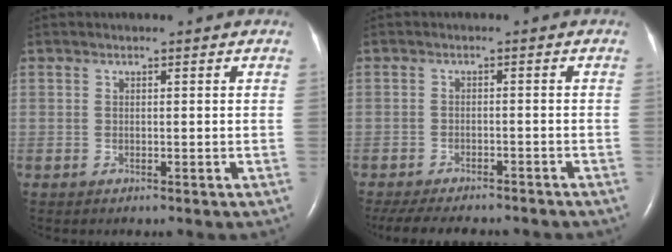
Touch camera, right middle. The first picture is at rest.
{"total": 13.4, "force": [-11.6, 3.5, 5.7], "torque": [-0.112, -0.012, -0.154]}